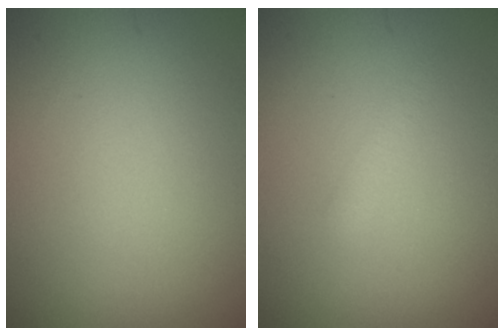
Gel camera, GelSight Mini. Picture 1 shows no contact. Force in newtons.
{"total": 0.9, "press": 0.9, "slide": 0.0}